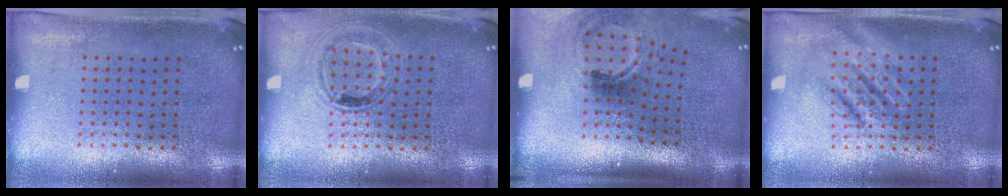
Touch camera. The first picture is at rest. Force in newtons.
{"total": 1.0, "press": 0.9, "slide": 0.4}
{"total": 2.0, "press": 1.3, "slide": 1.5}
{"total": 2.8, "press": 2.8, "slide": 0.3}